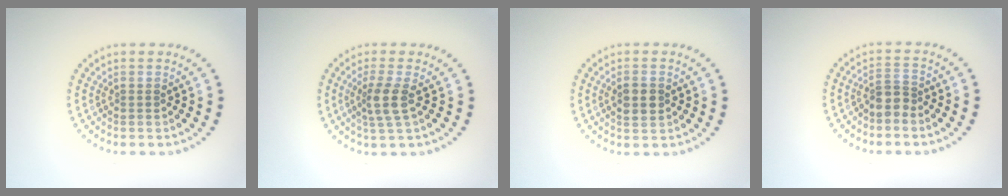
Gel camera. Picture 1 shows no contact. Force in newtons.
{"total": 2.5, "press": 2.0, "slide": 1.6}
{"total": 2.1, "press": 2.1, "slide": 0.2}
{"total": 2.0, "press": 1.6, "slide": 1.2}